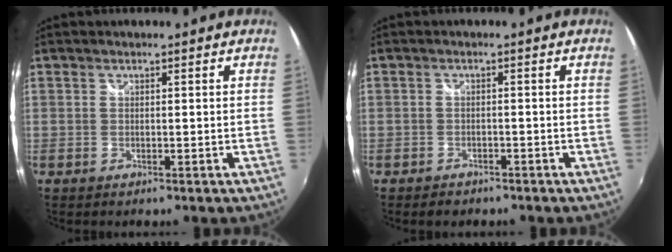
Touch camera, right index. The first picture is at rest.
{"total": 2.5, "force": [-2.0, 1.4, 0.6], "torque": [-0.020, -0.004, -0.032]}